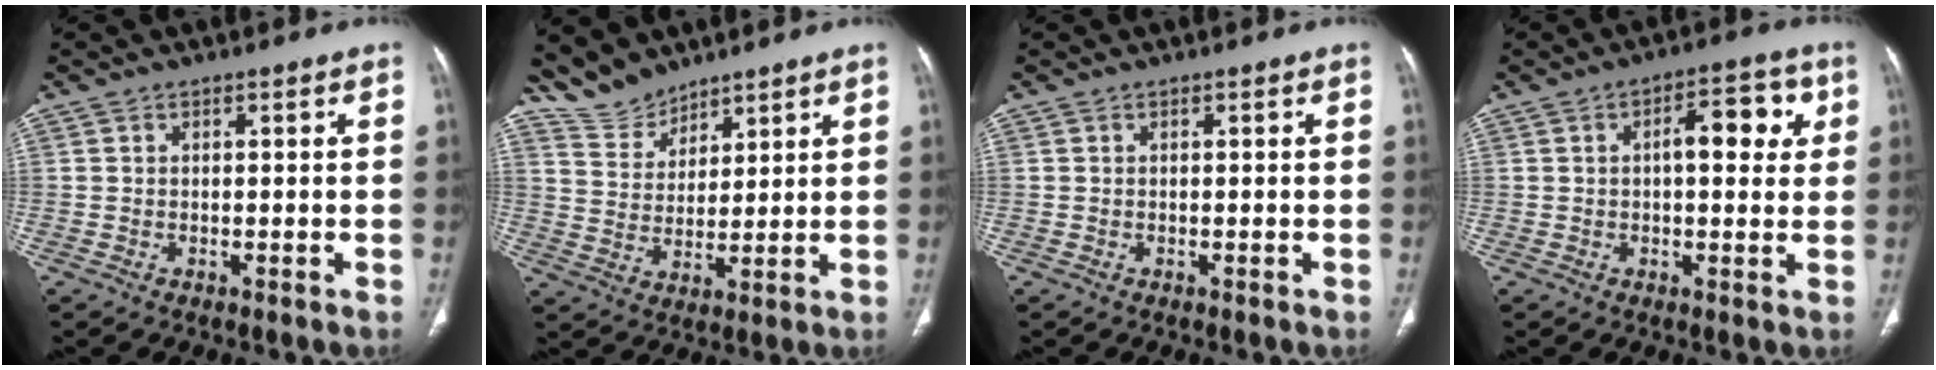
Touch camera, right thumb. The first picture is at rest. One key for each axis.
{"total": 6.8, "fx": 6.2, "fy": 2.6, "fz": 0.5, "tx": 0.008, "ty": -0.040, "tz": 0.134}
{"total": 0.0}
{"total": 8.8, "fx": 2.0, "fy": 4.1, "fz": 7.6, "tx": -0.073, "ty": 0.012, "tz": 0.020}